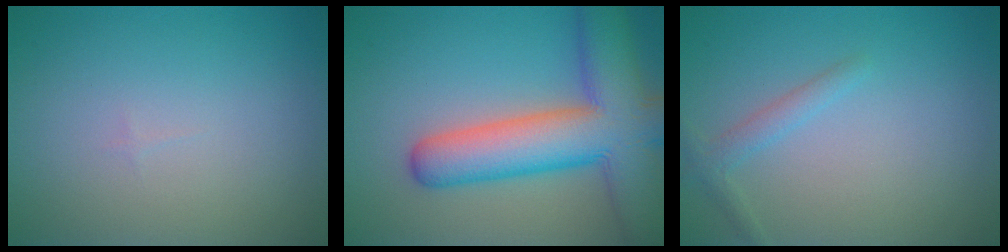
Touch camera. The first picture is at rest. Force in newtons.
{"total": 11.0, "press": 11.0, "slide": 0.6}
{"total": 1.6, "press": 1.6, "slide": 0.1}